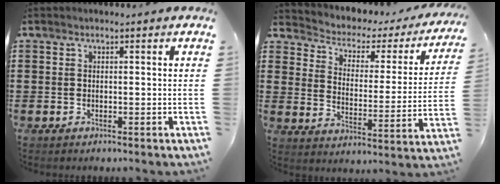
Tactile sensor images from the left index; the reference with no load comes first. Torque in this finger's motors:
{"motor_torque": [1.10, -1.04, 0.09, 0.00]}